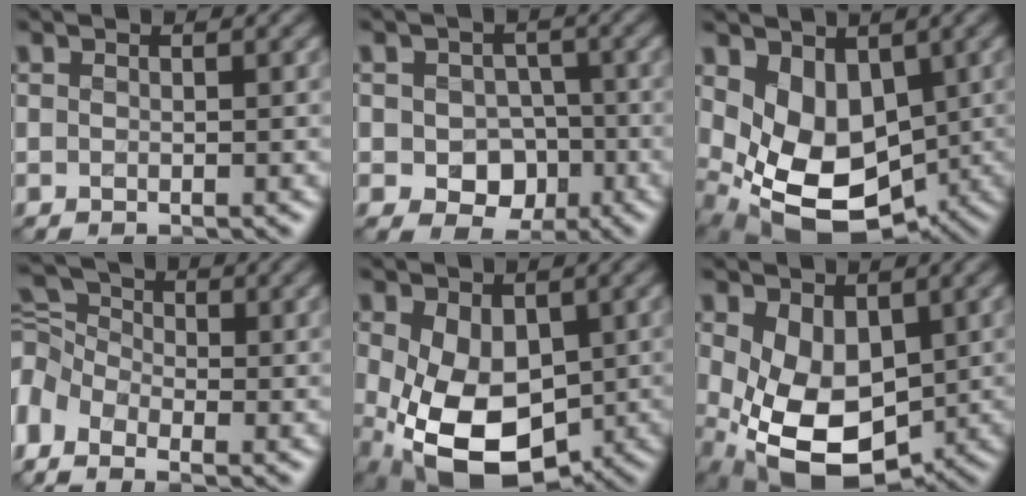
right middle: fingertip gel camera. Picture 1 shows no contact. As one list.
[{"total": 4.4, "force": [-1.0, 3.4, 2.5], "torque": [-0.026, -0.005, -0.020]}, {"total": 8.6, "force": [0.0, 6.2, 6.0], "torque": [-0.110, -0.039, 0.015]}, {"total": 6.1, "force": [-2.6, 3.8, 4.0], "torque": [-0.094, 0.004, -0.067]}, {"total": 9.7, "force": [-2.1, 6.3, 7.1], "torque": [-0.149, -0.037, -0.025]}, {"total": 8.1, "force": [-0.9, 5.2, 6.1], "torque": [-0.133, -0.026, -0.001]}]